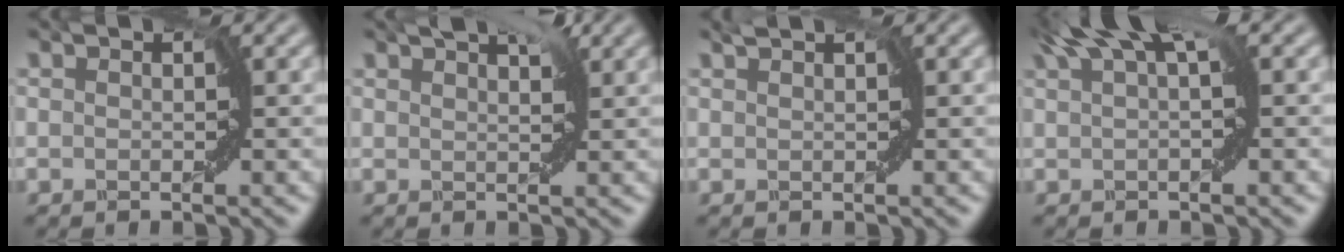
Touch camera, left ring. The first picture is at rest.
{"total": 2.3, "force": [1.7, 0.5, 1.4], "torque": [-0.020, 0.010, 0.011]}
{"total": 0.6, "force": [0.6, -0.1, 0.2], "torque": [-0.004, 0.003, 0.008]}
{"total": 4.3, "force": [2.2, 0.7, 3.7], "torque": [-0.057, 0.013, 0.031]}